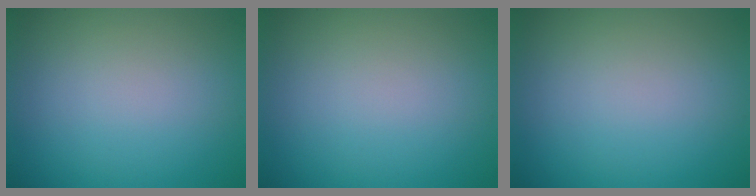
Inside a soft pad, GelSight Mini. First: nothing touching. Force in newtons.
{"total": 0.0}
{"total": 0.0}